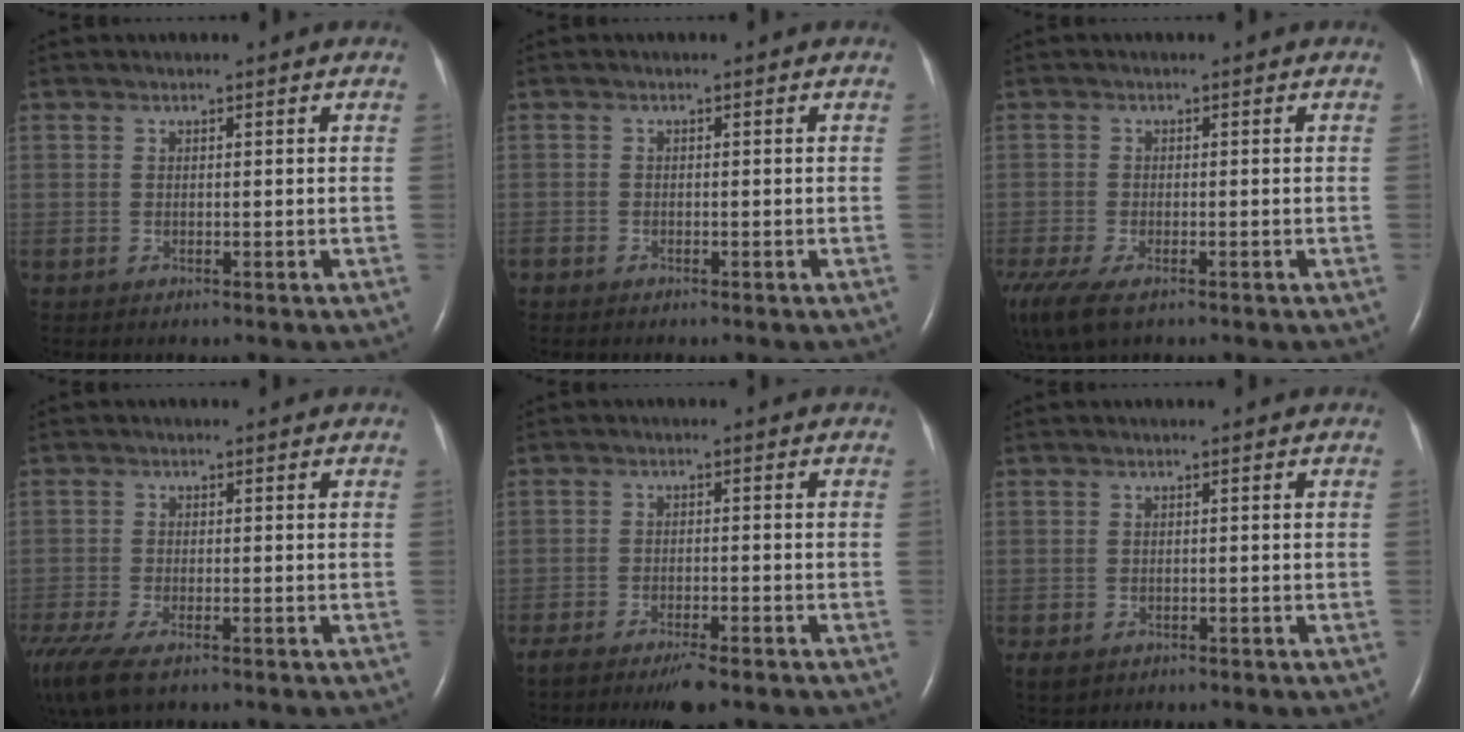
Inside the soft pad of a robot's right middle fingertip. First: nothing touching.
{"total": 0.9, "force": [-0.7, 0.4, 0.1], "torque": [-0.006, 0.001, -0.015]}
{"total": 10.6, "force": [-6.8, 4.4, 6.9], "torque": [-0.165, -0.027, -0.112]}
{"total": 9.8, "force": [-6.6, 3.4, 6.4], "torque": [-0.147, -0.027, -0.113]}
{"total": 6.6, "force": [-5.1, 1.2, 4.1], "torque": [-0.063, -0.014, -0.076]}
{"total": 2.3, "force": [-1.3, 1.6, 1.0], "torque": [-0.019, -0.002, -0.013]}